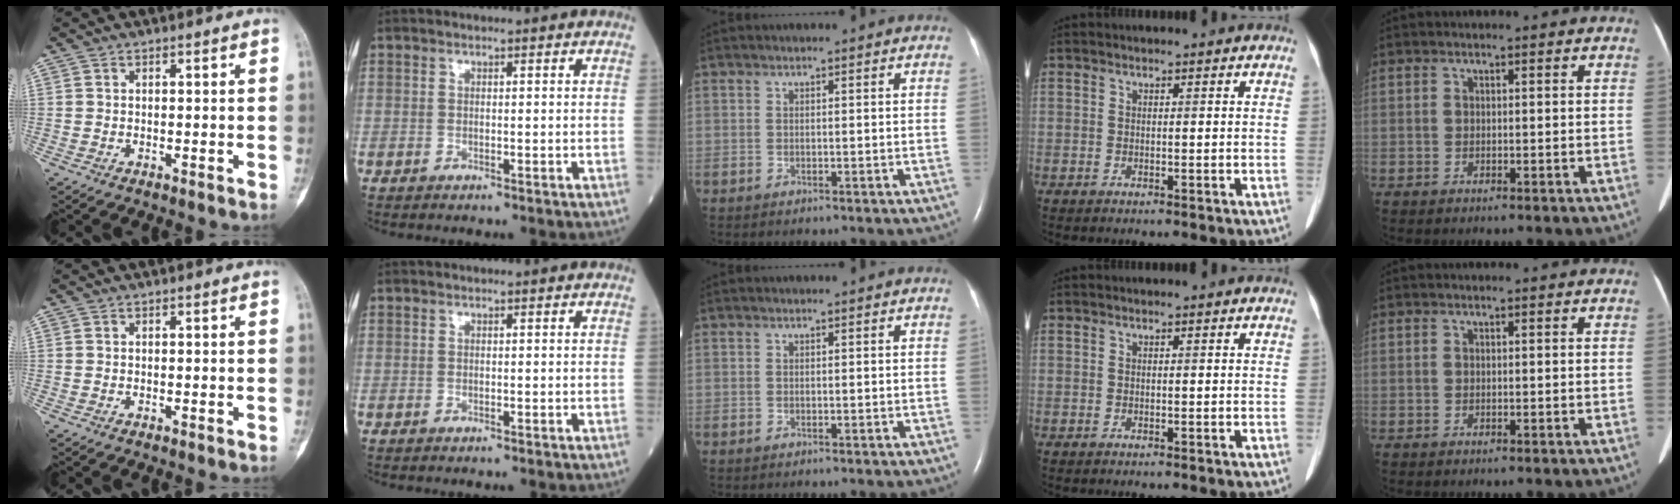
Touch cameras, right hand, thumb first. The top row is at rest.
{}